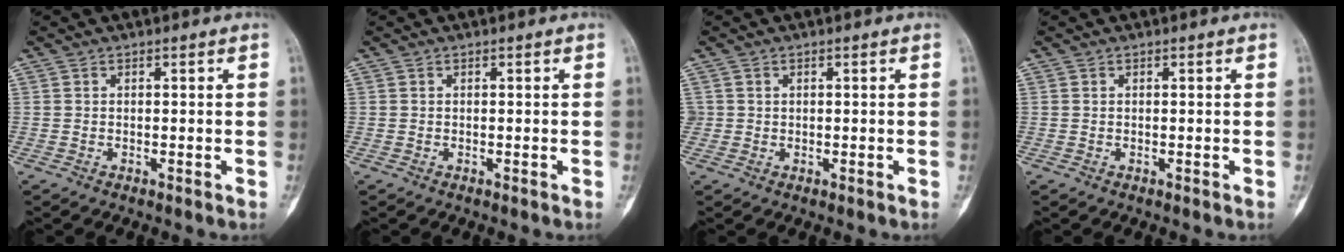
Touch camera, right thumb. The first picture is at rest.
{"total": 0.0}
{"total": 1.1, "force": [0.4, 1.0, 0.1], "torque": [0.012, 0.001, 0.003]}
{"total": 0.0}